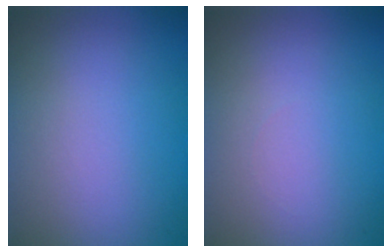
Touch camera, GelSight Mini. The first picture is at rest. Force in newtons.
{"total": 0.0}